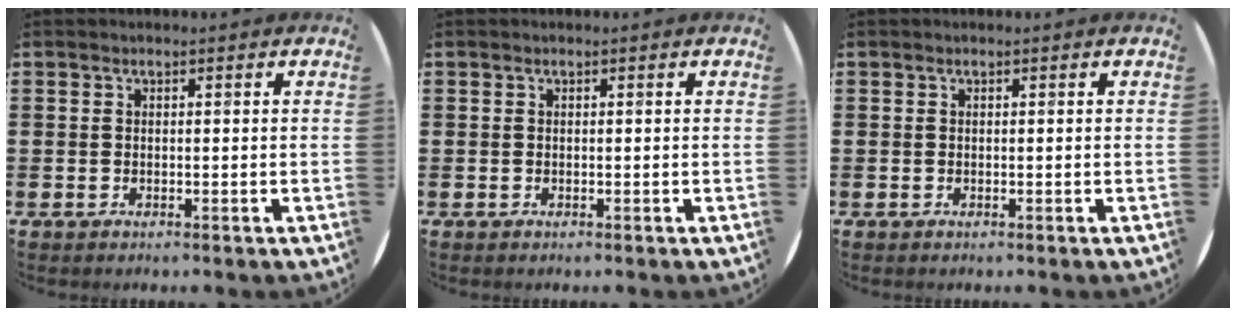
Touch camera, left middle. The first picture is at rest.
{"total": 0.0}
{"total": 0.0}